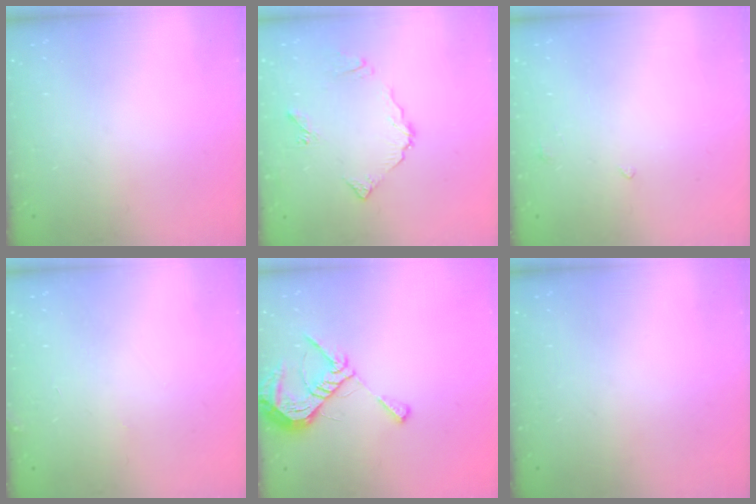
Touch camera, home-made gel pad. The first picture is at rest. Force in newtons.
{"total": 6.3, "press": 6.2, "slide": 0.4}
{"total": 0.0}
{"total": 1.9, "press": 1.9, "slide": 0.2}
{"total": 9.3, "press": 9.3, "slide": 1.1}
{"total": 0.0}